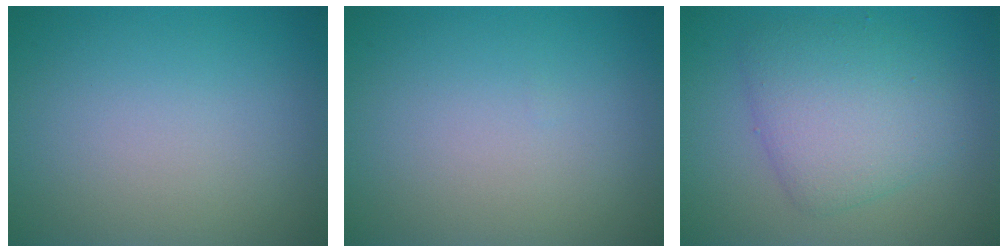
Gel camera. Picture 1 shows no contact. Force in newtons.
{"total": 0.0}
{"total": 4.8, "press": 4.8, "slide": 0.3}